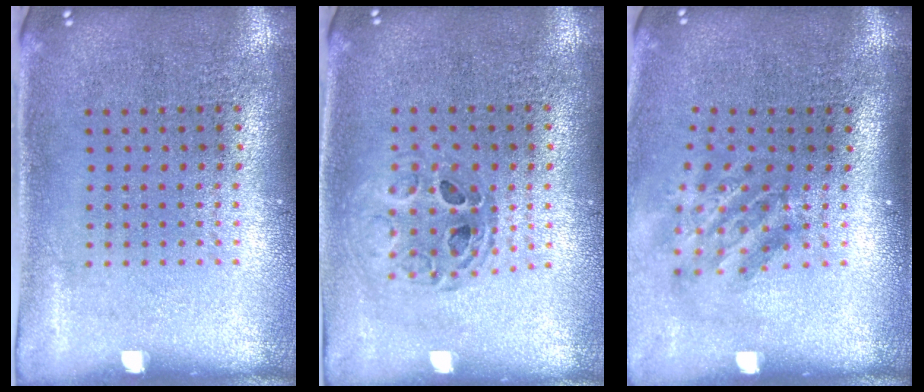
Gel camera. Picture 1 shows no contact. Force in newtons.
{"total": 0.8, "press": 0.8, "slide": 0.1}
{"total": 1.8, "press": 1.2, "slide": 1.4}